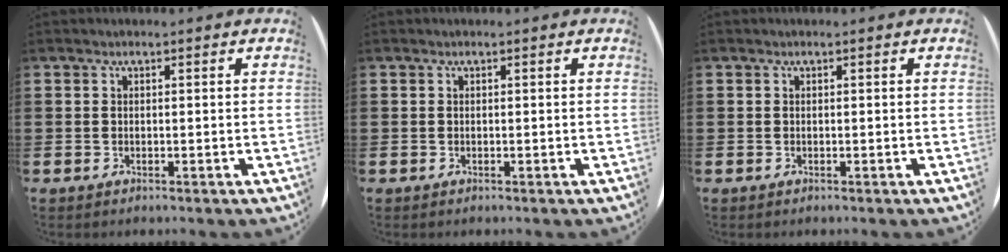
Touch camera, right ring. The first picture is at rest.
{"total": 0.0}
{"total": 0.0}